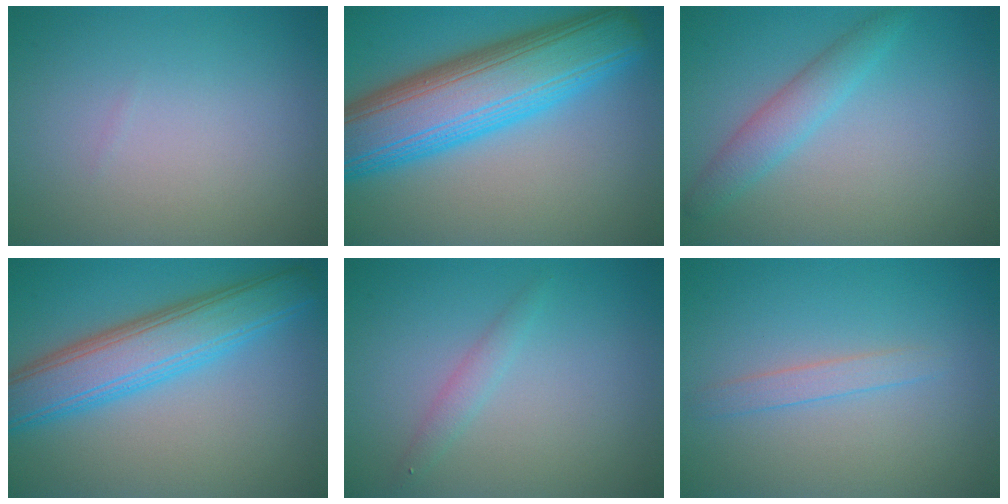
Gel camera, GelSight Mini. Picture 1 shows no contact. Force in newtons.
{"total": 12.0, "press": 12.0, "slide": 0.2}
{"total": 2.7, "press": 2.7, "slide": 0.1}
{"total": 7.2, "press": 7.1, "slide": 0.3}
{"total": 1.3, "press": 1.3, "slide": 0.0}
{"total": 1.4, "press": 1.4, "slide": 0.0}